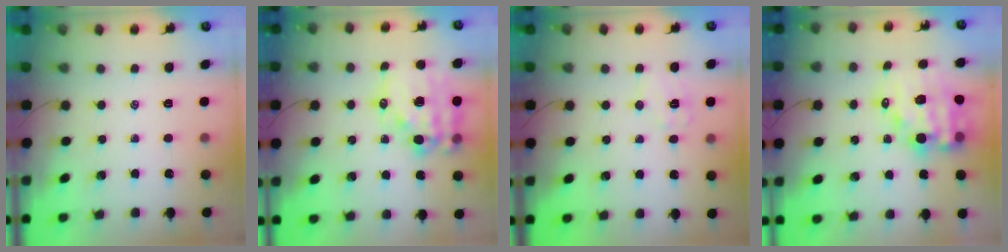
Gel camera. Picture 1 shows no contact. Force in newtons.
{"total": 17.5, "press": 17.1, "slide": 4.0}
{"total": 6.9, "press": 6.8, "slide": 1.0}
{"total": 14.5, "press": 14.0, "slide": 3.7}